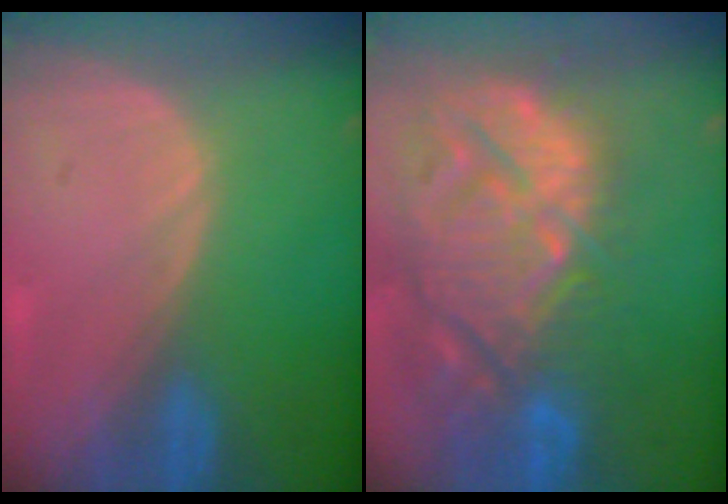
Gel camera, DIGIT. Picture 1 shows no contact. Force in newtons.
{"total": 14.9, "press": 12.8, "slide": 7.7}